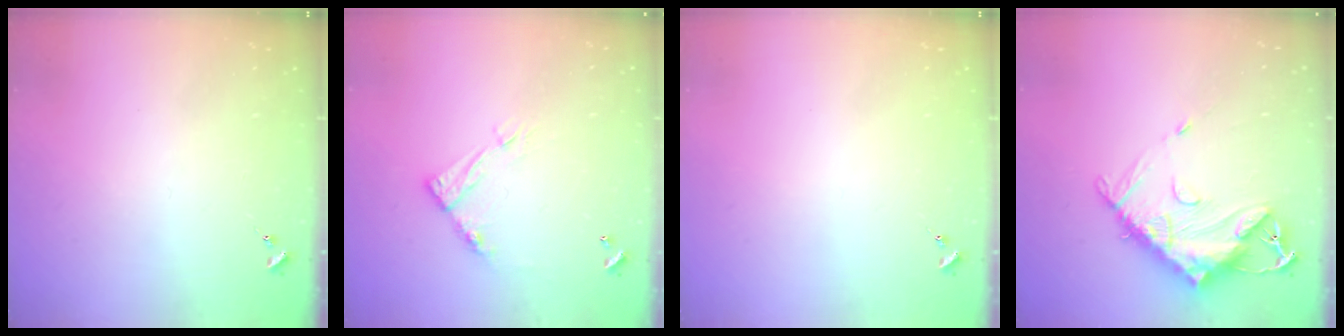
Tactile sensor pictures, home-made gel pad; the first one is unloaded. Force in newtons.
{"total": 9.4, "press": 9.4, "slide": 0.5}
{"total": 0.0}
{"total": 14.5, "press": 14.4, "slide": 1.4}